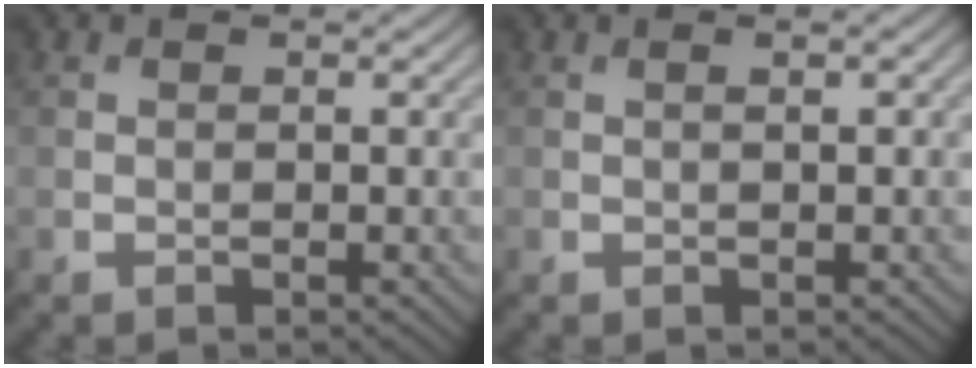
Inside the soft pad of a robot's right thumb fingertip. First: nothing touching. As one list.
[{"total": 1.3, "force": [0.2, 0.2, 1.3], "torque": [-0.023, 0.006, 0.003]}]